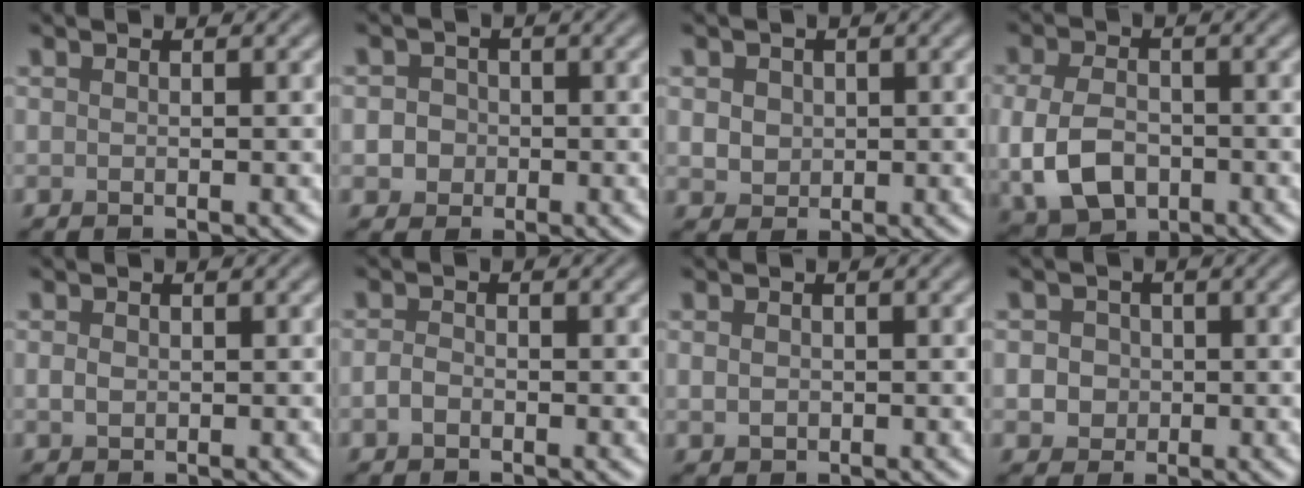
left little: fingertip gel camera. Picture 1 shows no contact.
{"total": 2.6, "force": [0.0, 2.4, 1.0], "torque": [0.007, 0.009, -0.014]}
{"total": 2.3, "force": [0.6, 1.9, 1.1], "torque": [-0.025, 0.005, 0.014]}
{"total": 5.9, "force": [-1.4, 4.0, 4.1], "torque": [-0.095, -0.012, -0.025]}
{"total": 1.0, "force": [0.0, 0.8, 0.6], "torque": [-0.013, -0.001, 0.000]}
{"total": 1.1, "force": [-0.6, 0.7, 0.7], "torque": [-0.015, 0.000, -0.014]}
{"total": 1.1, "force": [0.0, 0.9, 0.6], "torque": [-0.013, -0.002, 0.001]}
{"total": 3.5, "force": [0.3, 3.2, 1.4], "torque": [-0.002, 0.016, -0.010]}